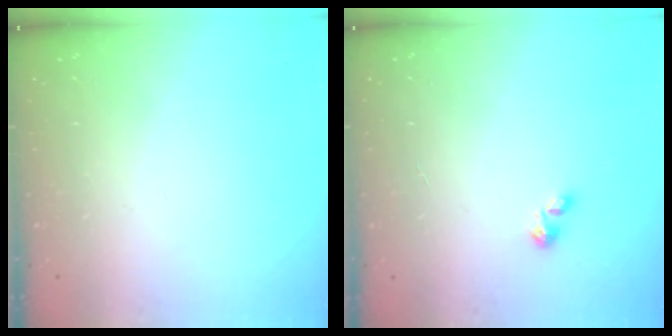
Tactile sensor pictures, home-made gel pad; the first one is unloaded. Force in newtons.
{"total": 2.4, "press": 2.4, "slide": 0.3}